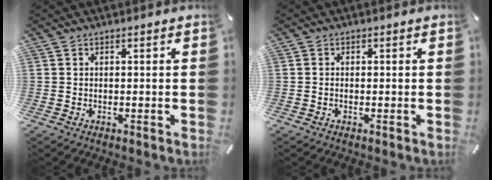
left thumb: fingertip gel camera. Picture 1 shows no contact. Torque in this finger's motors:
{"motor_torque": [-0.07, -0.29, -0.08, -0.01, 0.00]}